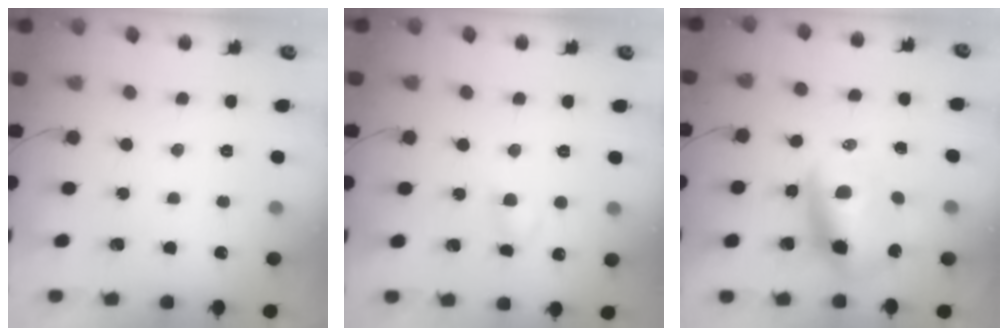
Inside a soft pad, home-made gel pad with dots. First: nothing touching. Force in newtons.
{"total": 3.1, "press": 2.8, "slide": 1.3}
{"total": 10.1, "press": 9.7, "slide": 2.6}